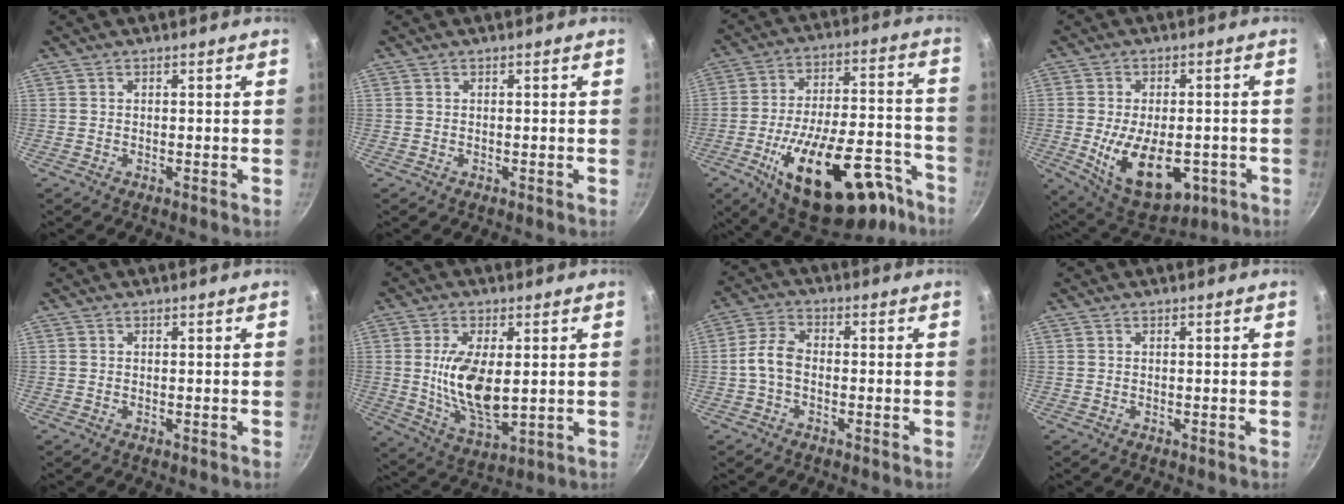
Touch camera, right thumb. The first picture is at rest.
{"total": 0.0}
{"total": 28.8, "force": [-15.4, 13.4, 20.4], "torque": [-0.265, 0.075, -0.219]}
{"total": 16.3, "force": [-4.3, 9.1, 12.8], "torque": [-0.181, -0.005, -0.049]}
{"total": 0.0}
{"total": 12.8, "force": [1.2, 6.1, 11.2], "torque": [-0.205, -0.016, 0.031]}
{"total": 5.4, "force": [-1.0, 3.1, 4.2], "torque": [-0.086, 0.027, -0.029]}
{"total": 0.0}